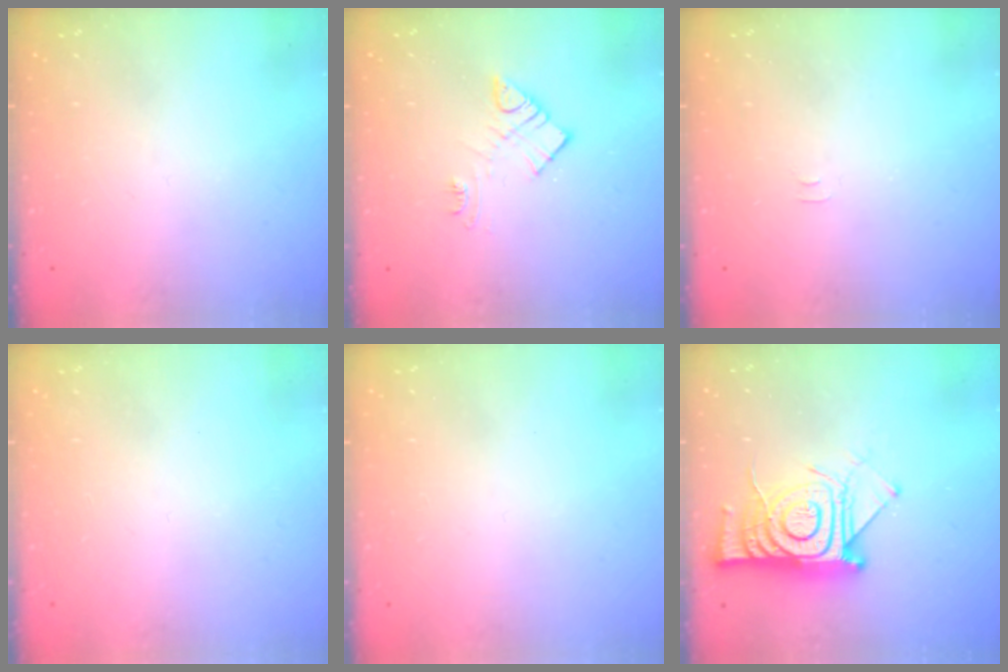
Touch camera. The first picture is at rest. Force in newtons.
{"total": 8.8, "press": 8.7, "slide": 0.4}
{"total": 3.9, "press": 3.9, "slide": 0.5}
{"total": 1.5, "press": 1.5, "slide": 0.1}
{"total": 1.6, "press": 1.6, "slide": 0.1}
{"total": 15.0, "press": 14.9, "slide": 1.3}